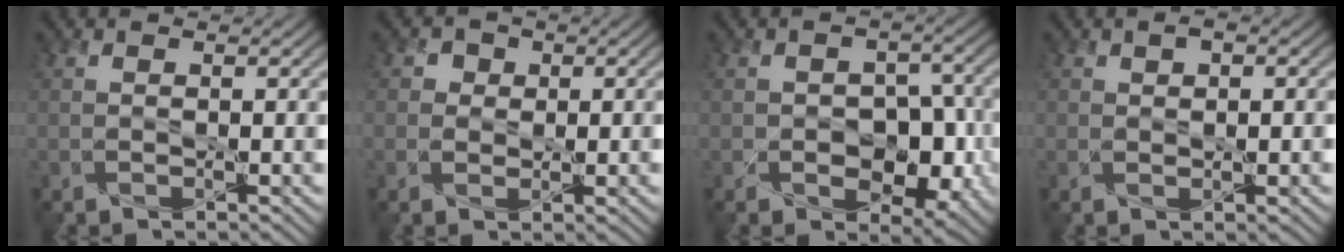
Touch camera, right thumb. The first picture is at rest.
{"total": 2.0, "force": [0.4, 1.9, 0.5], "torque": [-0.004, -0.003, 0.004]}
{"total": 6.2, "force": [-1.6, 4.5, 3.9], "torque": [-0.062, -0.016, -0.022]}
{"total": 1.8, "force": [0.6, 1.0, 1.4], "torque": [-0.024, 0.001, 0.012]}